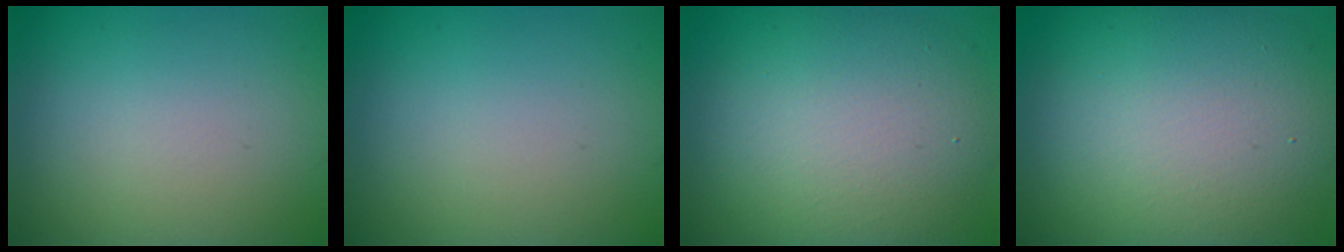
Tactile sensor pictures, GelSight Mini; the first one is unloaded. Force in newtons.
{"total": 0.0}
{"total": 10.5, "press": 10.5, "slide": 0.4}
{"total": 14.1, "press": 14.1, "slide": 0.2}